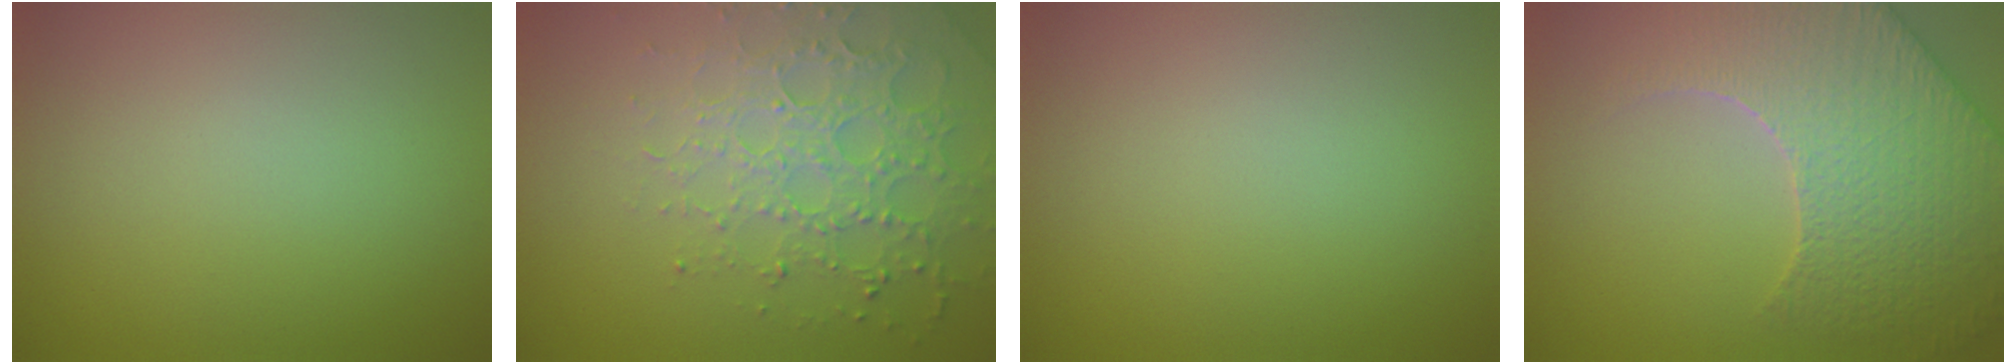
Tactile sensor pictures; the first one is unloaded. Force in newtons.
{"total": 4.1, "press": 3.9, "slide": 1.2}
{"total": 0.0}
{"total": 7.3, "press": 6.0, "slide": 4.1}